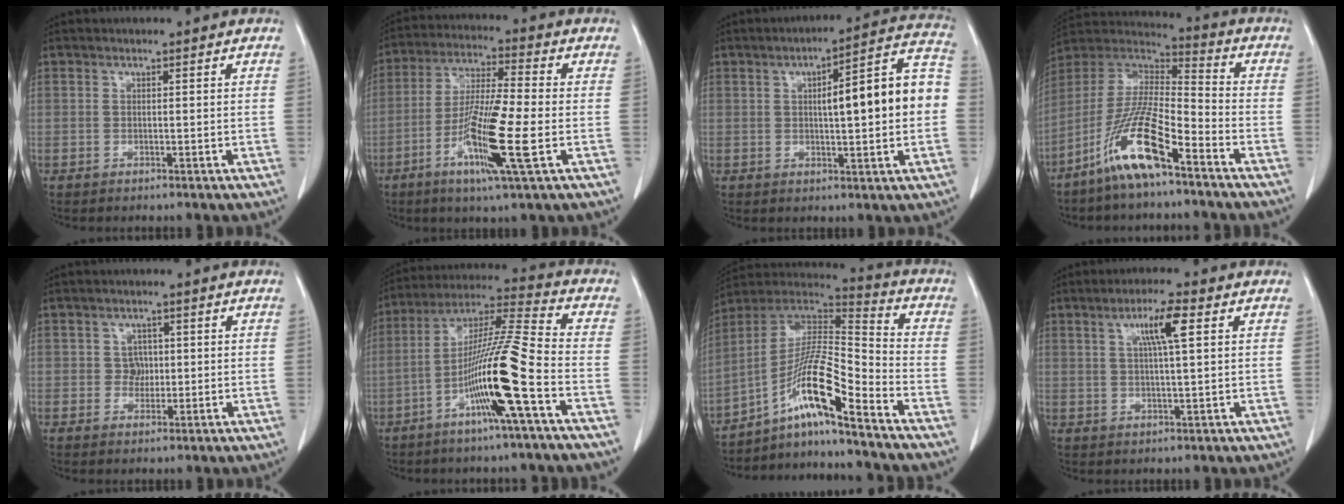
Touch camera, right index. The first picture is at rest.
{"total": 13.0, "force": [-4.0, 0.2, 12.4], "torque": [-0.240, -0.017, -0.080]}
{"total": 14.2, "force": [0.7, 2.0, 14.0], "torque": [-0.189, 0.037, 0.009]}
{"total": 13.9, "force": [-8.3, 1.9, 10.9], "torque": [-0.224, -0.008, -0.161]}
{"total": 2.2, "force": [0.1, 2.0, 0.8], "torque": [-0.007, 0.003, 0.001]}
{"total": 14.8, "force": [-5.4, -0.9, 13.8], "torque": [-0.261, 0.001, -0.107]}
{"total": 12.9, "force": [-8.4, 0.0, 9.9], "torque": [-0.183, 0.015, -0.152]}
{"total": 5.7, "force": [2.1, 0.1, 5.3], "torque": [-0.094, 0.006, 0.036]}